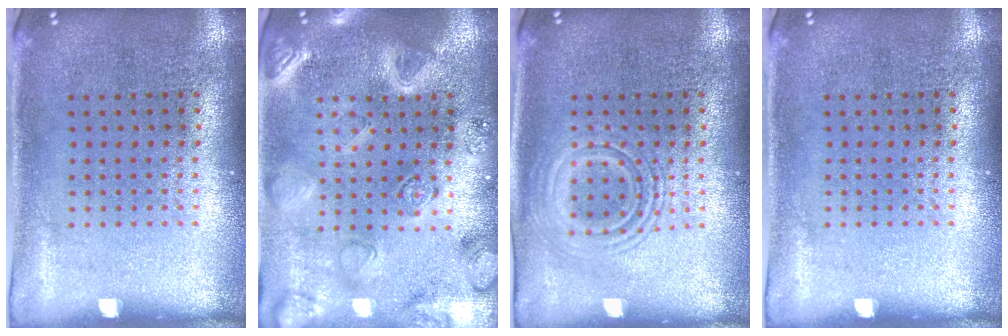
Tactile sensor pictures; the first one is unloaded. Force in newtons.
{"total": 3.0, "press": 2.9, "slide": 0.8}
{"total": 2.8, "press": 2.7, "slide": 0.5}
{"total": 0.0}